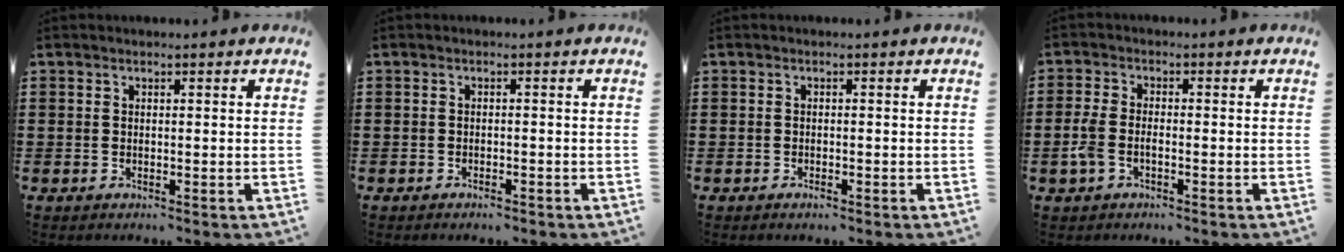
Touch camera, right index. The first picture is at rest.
{"total": 0.9, "force": [-0.8, 0.2, 0.2], "torque": [-0.007, 0.000, -0.017]}
{"total": 0.8, "force": [-0.6, 0.3, 0.4], "torque": [-0.011, -0.003, -0.011]}
{"total": 3.1, "force": [-1.2, 1.6, 2.4], "torque": [-0.066, -0.005, -0.030]}